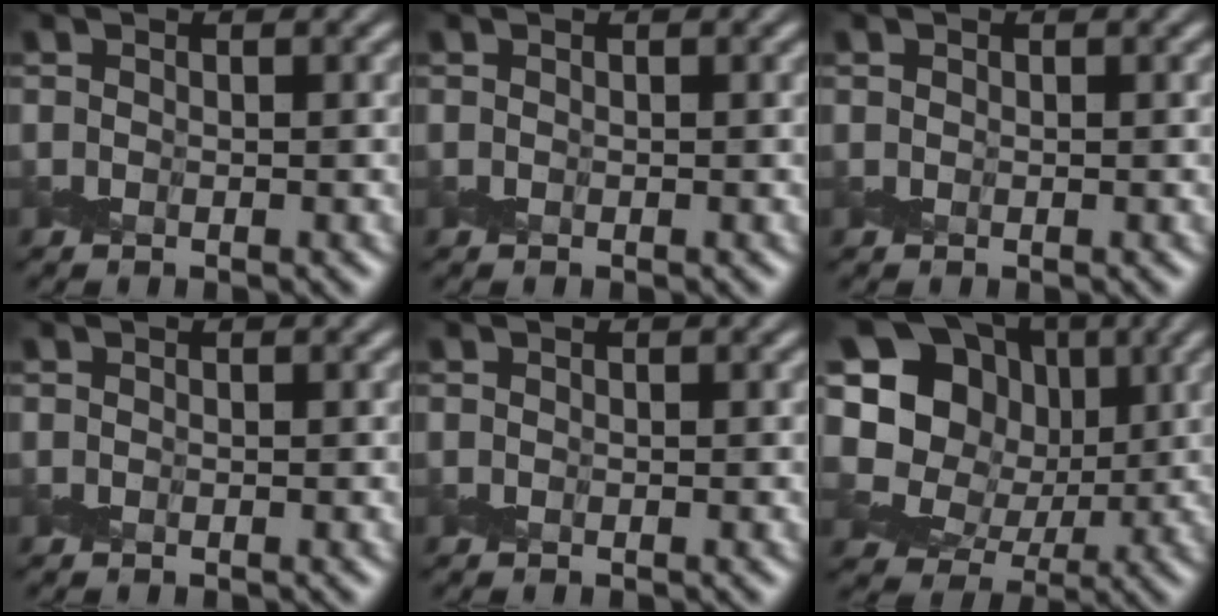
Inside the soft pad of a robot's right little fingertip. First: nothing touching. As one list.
[{"total": 0.0}, {"total": 0.0}, {"total": 0.0}, {"total": 0.0}, {"total": 15.2, "force": [4.3, 12.6, 7.4], "torque": [-0.184, 0.045, 0.062]}]